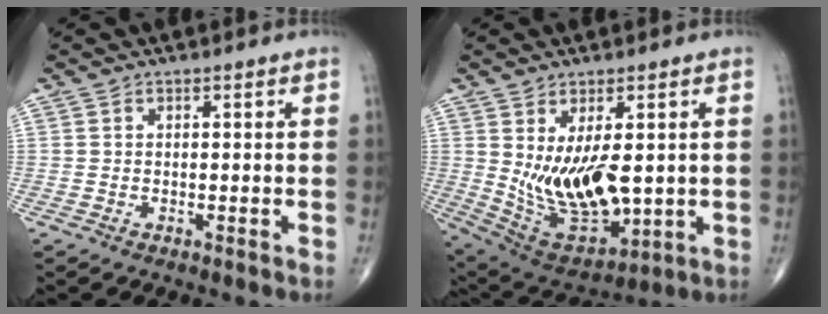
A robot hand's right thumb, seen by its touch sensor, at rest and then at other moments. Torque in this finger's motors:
{"motor_torque": [0.27, 0.30, 0.92, -0.10, 0.25]}